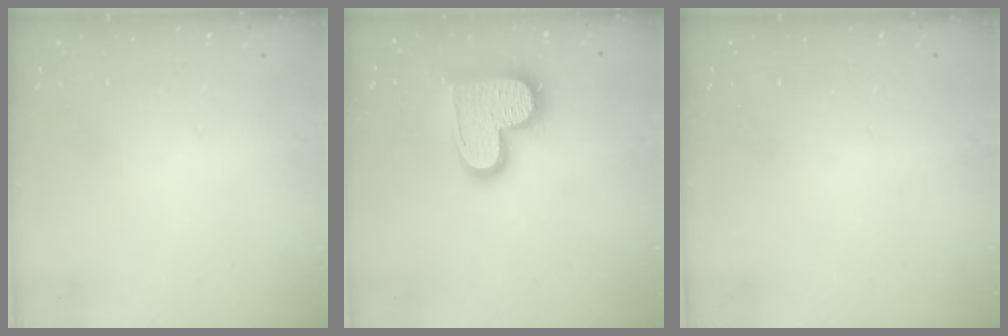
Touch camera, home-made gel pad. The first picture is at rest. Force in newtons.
{"total": 16.0, "press": 16.0, "slide": 1.0}
{"total": 0.0}